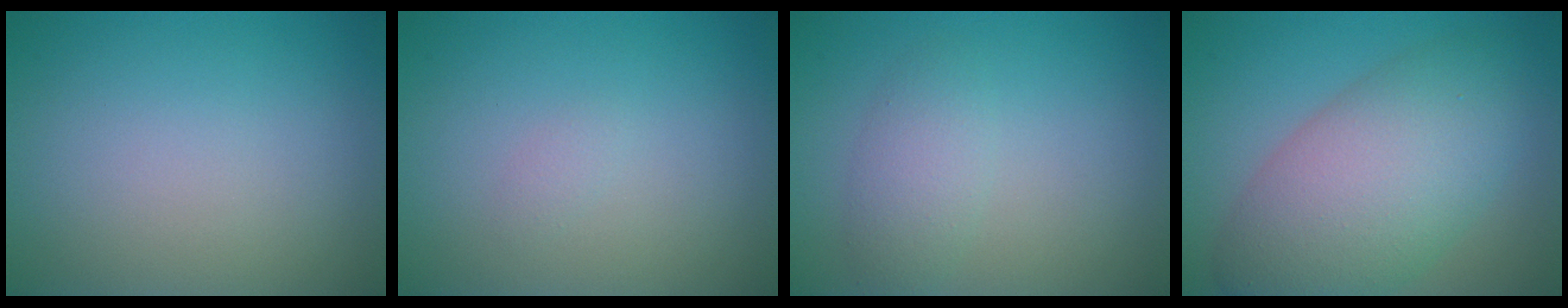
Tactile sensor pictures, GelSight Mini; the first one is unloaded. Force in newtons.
{"total": 0.5, "press": 0.5, "slide": 0.0}
{"total": 2.4, "press": 2.4, "slide": 0.1}
{"total": 9.1, "press": 9.1, "slide": 0.4}